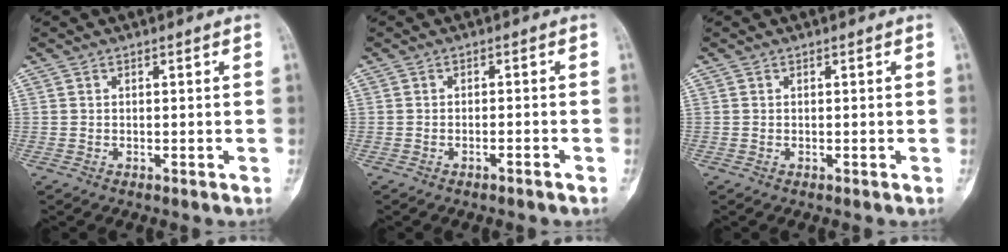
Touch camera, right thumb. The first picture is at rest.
{"total": 1.3, "force": [-1.0, 0.1, 0.9], "torque": [-0.024, 0.012, -0.013]}
{"total": 0.0}